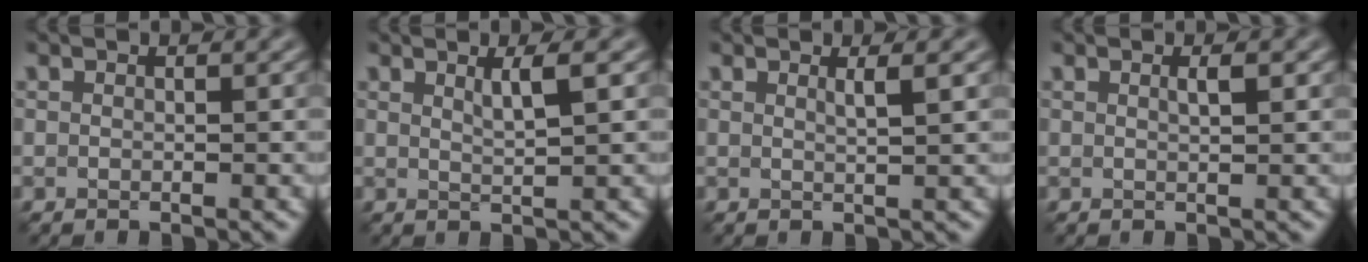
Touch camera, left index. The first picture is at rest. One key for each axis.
{"total": 2.2, "fx": 1.0, "fy": 0.5, "fz": 1.9, "tx": -0.022, "ty": 0.003, "tz": 0.012}
{"total": 1.7, "fx": 0.7, "fy": 0.5, "fz": 1.4, "tx": -0.013, "ty": 0.002, "tz": 0.005}
{"total": 1.2, "fx": 0.4, "fy": 0.3, "fz": 1.1, "tx": -0.014, "ty": 0.003, "tz": 0.004}